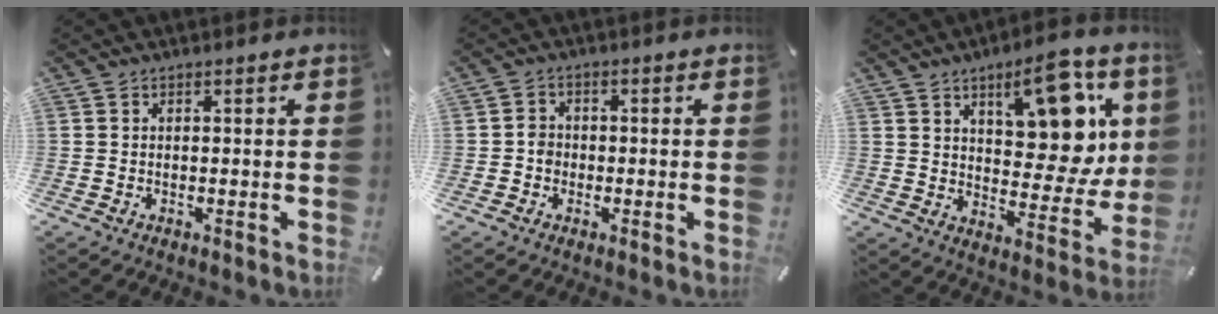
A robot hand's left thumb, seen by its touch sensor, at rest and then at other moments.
{"total": 2.5, "force": [-0.7, 2.2, 0.9], "torque": [-0.015, 0.007, -0.017]}
{"total": 16.2, "force": [8.2, 7.9, 11.5], "torque": [-0.141, -0.053, 0.137]}